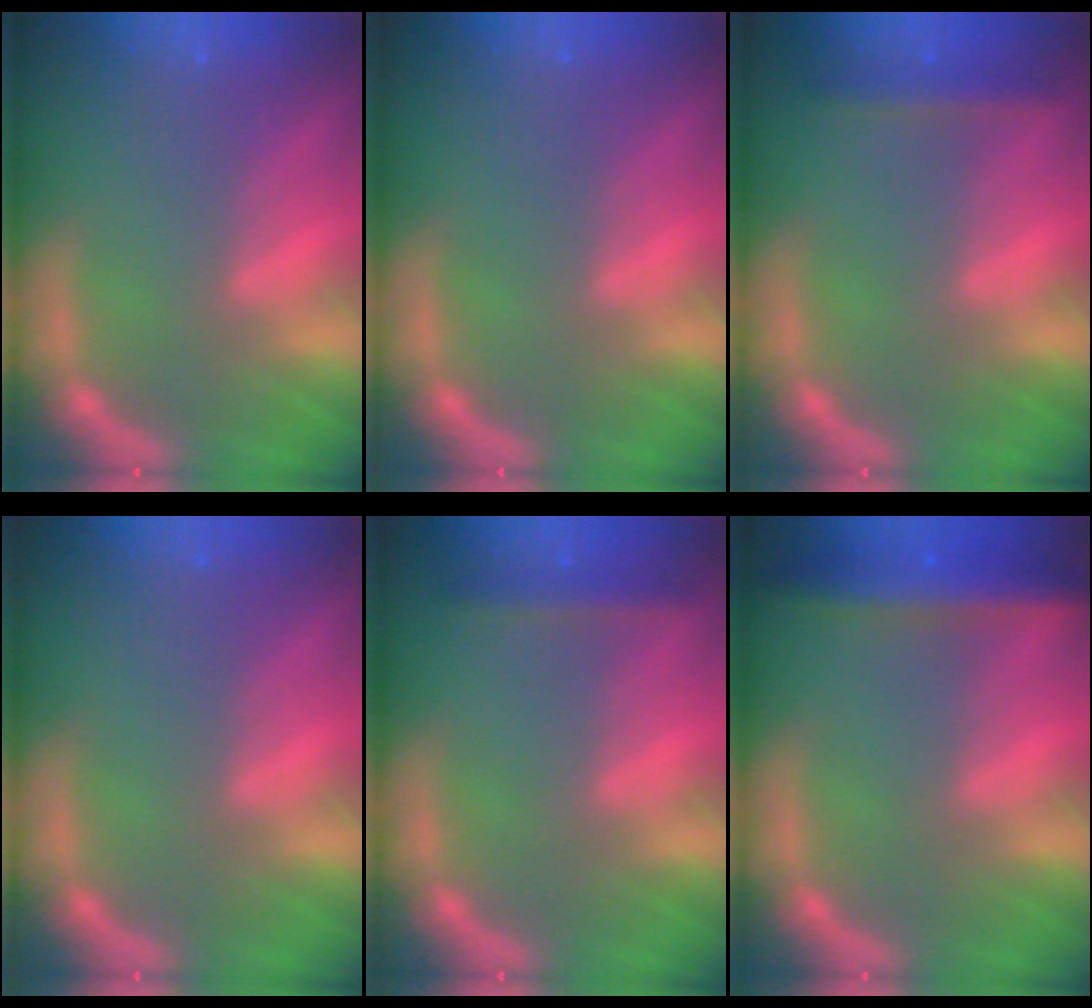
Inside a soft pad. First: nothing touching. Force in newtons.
{"total": 0.0}
{"total": 1.9}
{"total": 0.0}
{"total": 1.9}
{"total": 5.0}